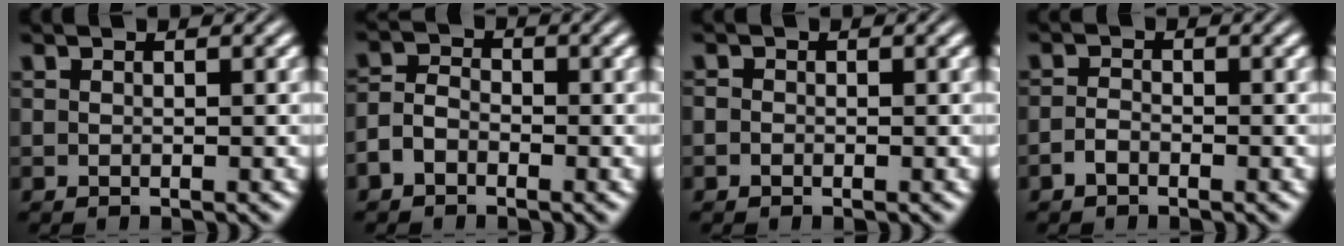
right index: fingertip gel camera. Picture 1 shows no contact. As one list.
[{"total": 2.2, "force": [-1.2, 1.5, 1.1], "torque": [-0.018, -0.014, -0.018]}, {"total": 0.5, "force": [-0.4, -0.2, -0.2], "torque": [0.008, -0.005, -0.007]}, {"total": 1.3, "force": [-1.2, -0.4, 0.1], "torque": [0.004, -0.008, -0.017]}]